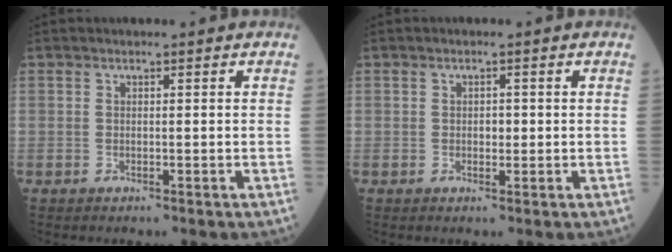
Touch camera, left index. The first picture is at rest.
{"total": 1.3, "force": [0.0, 0.8, 1.0], "torque": [-0.014, 0.002, 0.000]}